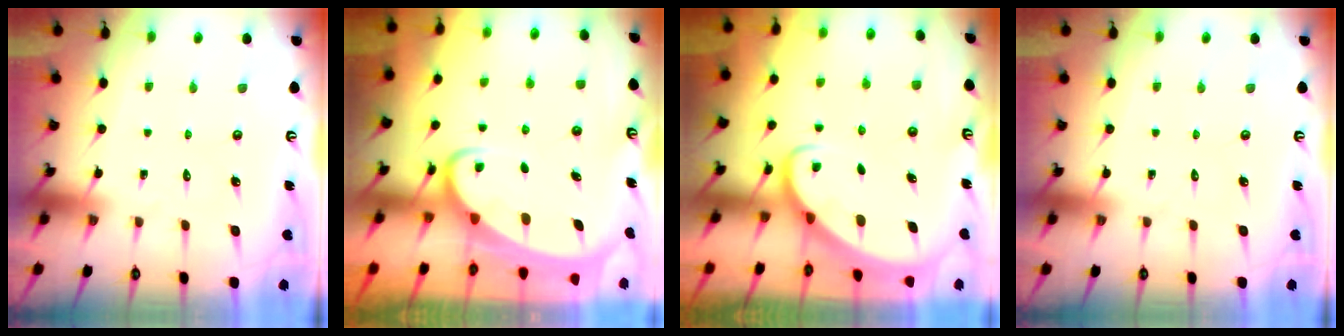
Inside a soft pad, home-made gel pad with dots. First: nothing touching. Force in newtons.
{"total": 3.6, "press": 3.6, "slide": 0.4}
{"total": 2.1, "press": 2.1, "slide": 0.3}
{"total": 0.0}